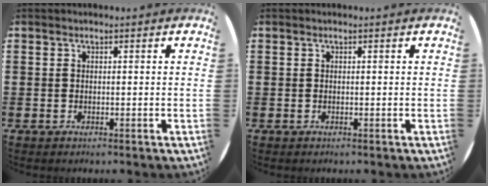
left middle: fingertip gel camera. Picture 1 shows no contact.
{"total": 0.0}